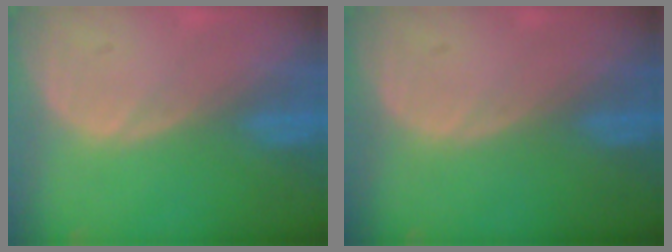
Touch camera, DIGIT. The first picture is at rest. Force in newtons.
{"total": 0.0}